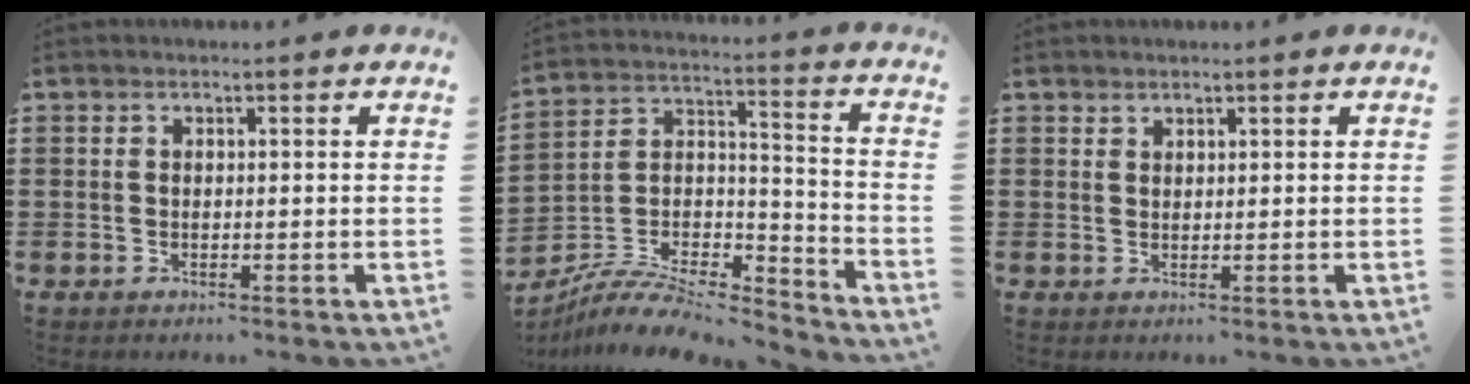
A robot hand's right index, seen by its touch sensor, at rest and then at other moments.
{"total": 8.6, "force": [-7.6, 2.6, 3.0], "torque": [-0.062, 0.009, -0.150]}
{"total": 1.0, "force": [1.0, 0.3, -0.1], "torque": [0.000, 0.000, 0.020]}